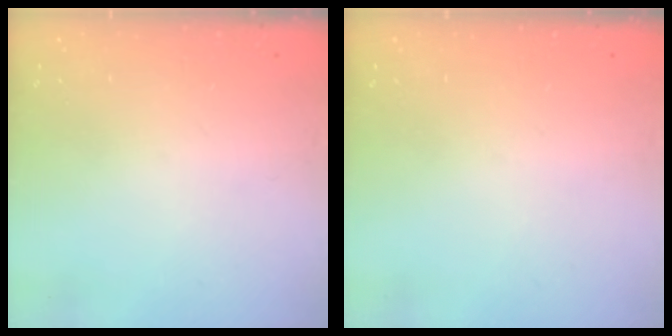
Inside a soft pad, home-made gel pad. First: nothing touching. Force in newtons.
{"total": 0.0}